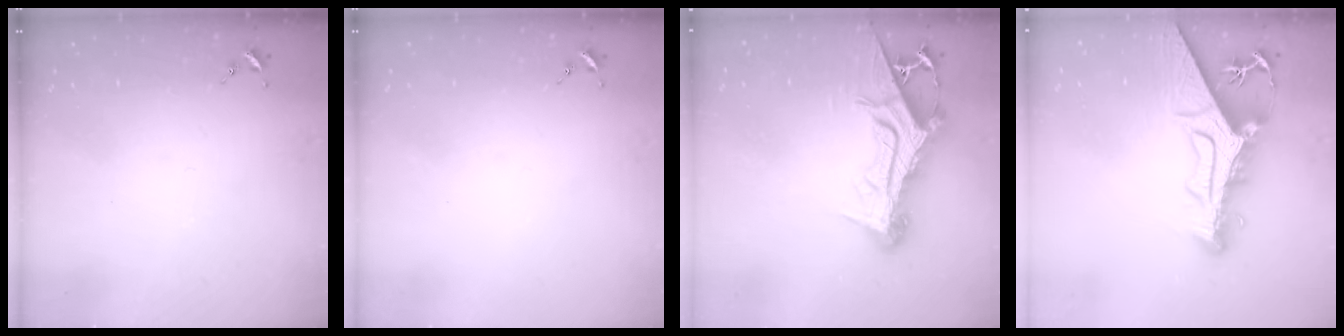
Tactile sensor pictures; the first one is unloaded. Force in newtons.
{"total": 0.0}
{"total": 15.5, "press": 15.5, "slide": 1.3}
{"total": 14.5, "press": 14.4, "slide": 1.6}